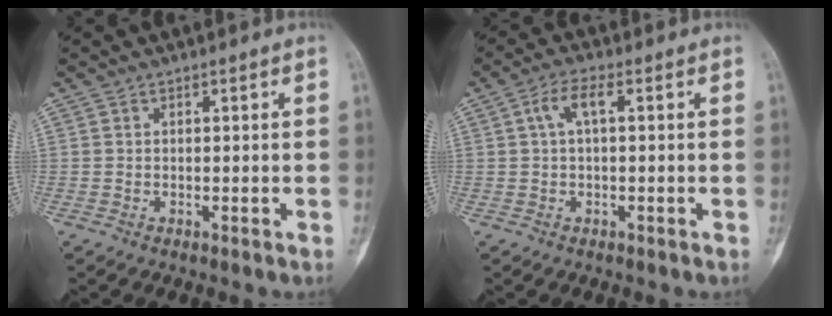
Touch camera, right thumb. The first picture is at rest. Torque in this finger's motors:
{"motor_torque": [0.38, 0.60, 0.21, -0.10, 0.00]}